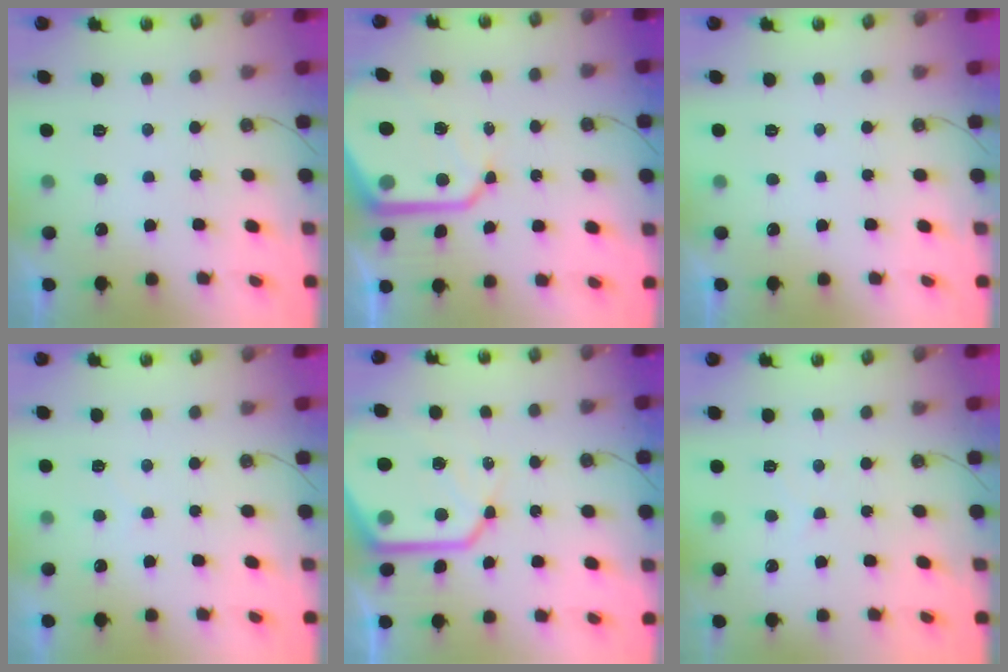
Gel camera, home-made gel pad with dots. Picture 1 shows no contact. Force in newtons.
{"total": 15.0, "press": 14.9, "slide": 1.4}
{"total": 0.0}
{"total": 4.4, "press": 4.3, "slide": 0.5}
{"total": 17.3, "press": 17.2, "slide": 1.7}
{"total": 3.5, "press": 3.4, "slide": 0.6}